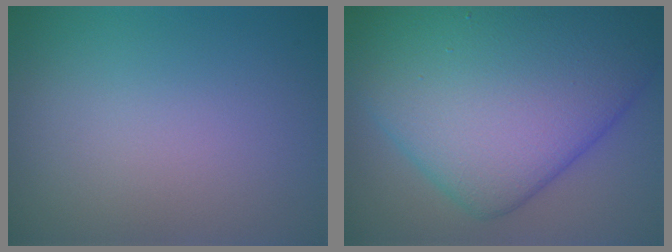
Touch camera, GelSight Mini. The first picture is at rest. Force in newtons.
{"total": 14.8, "press": 14.8, "slide": 0.5}